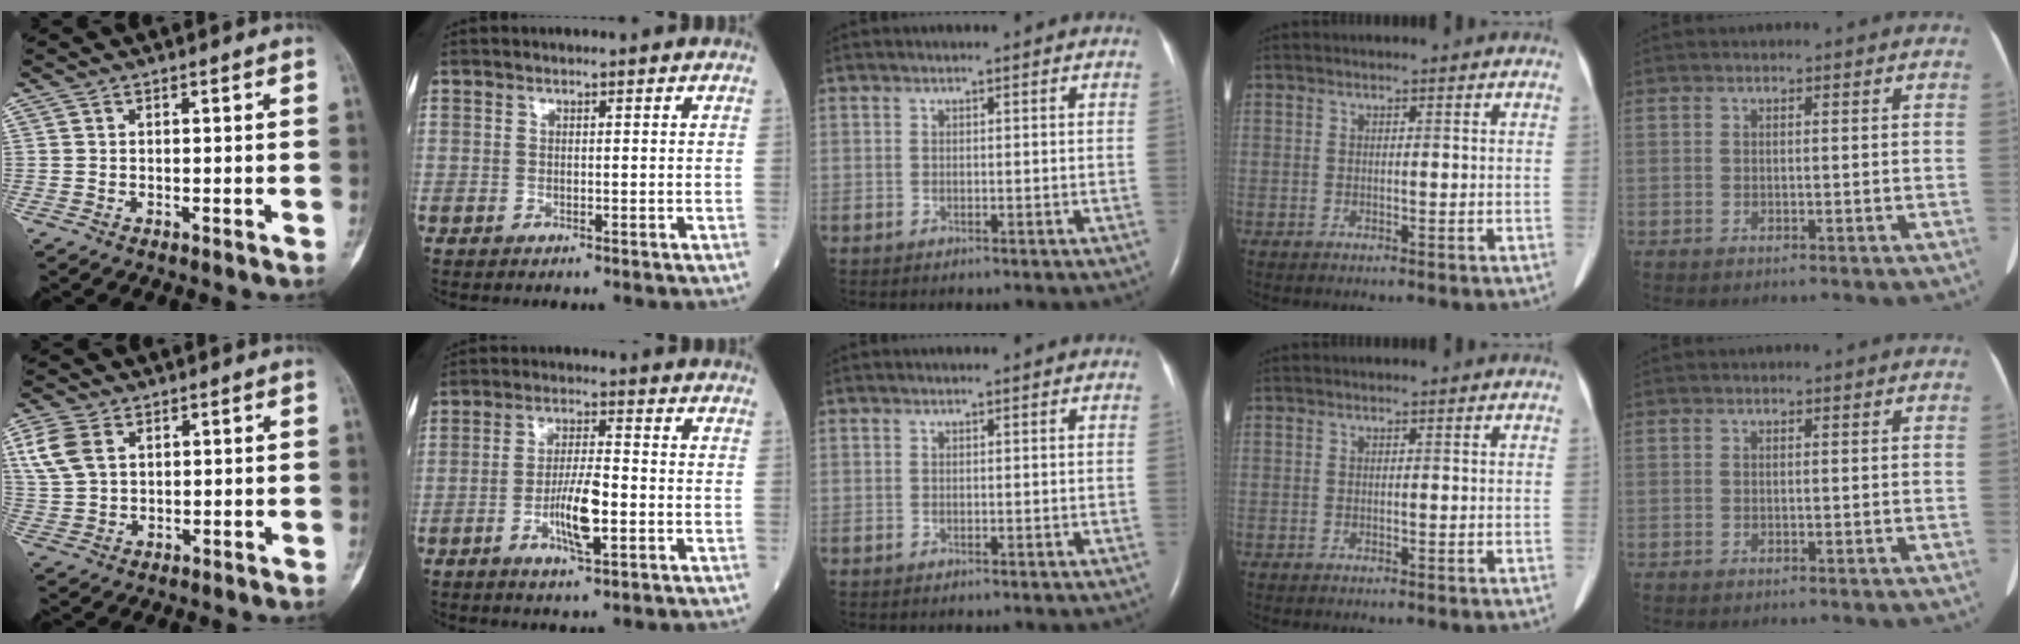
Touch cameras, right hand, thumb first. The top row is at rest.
{"thumb": {"total": 7.4, "force": [2.9, 4.8, 4.8], "torque": [-0.106, 0.001, 0.062]}, "index": {"total": 7.0, "force": [-2.3, 1.0, 6.6], "torque": [-0.127, -0.001, -0.041]}}